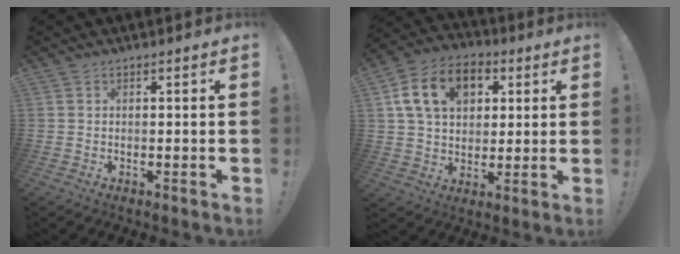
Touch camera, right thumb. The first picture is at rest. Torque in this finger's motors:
{"motor_torque": [0.87, 0.88, 0.53, -0.04, 0.09]}